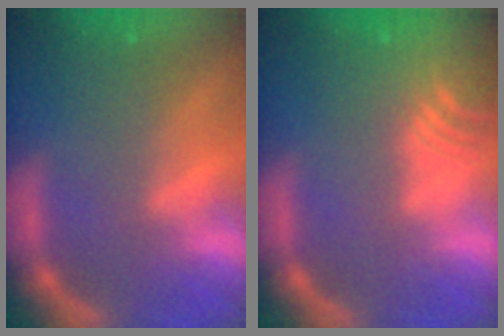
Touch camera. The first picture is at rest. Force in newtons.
{"total": 9.6}